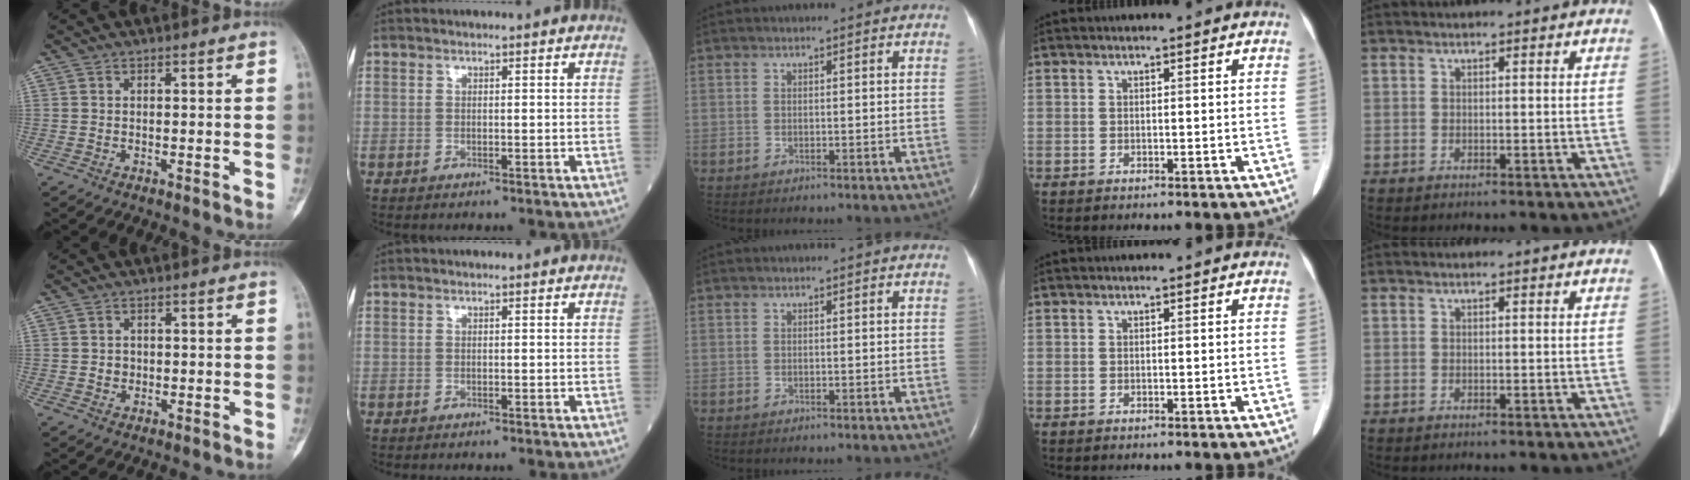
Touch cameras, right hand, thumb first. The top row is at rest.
{"thumb": {"total": 1.5, "force": [-0.1, 1.4, 0.6], "torque": [-0.004, 0.004, 0.000]}}